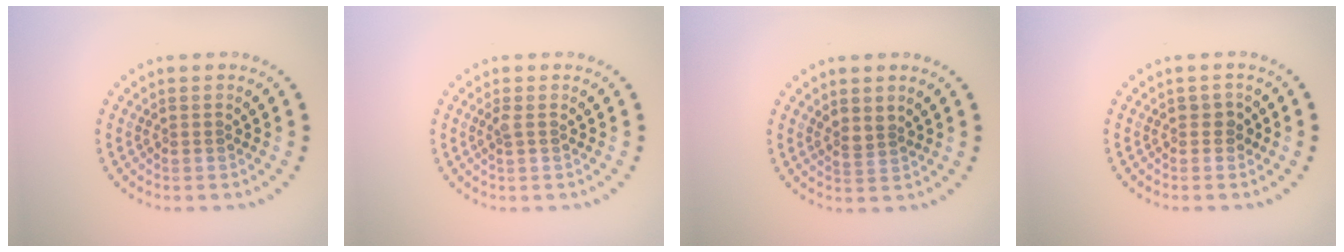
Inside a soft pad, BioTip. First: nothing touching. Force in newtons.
{"total": 0.6, "press": 0.5, "slide": 0.4}
{"total": 1.5, "press": 1.2, "slide": 1.0}
{"total": 1.1, "press": 1.0, "slide": 0.4}